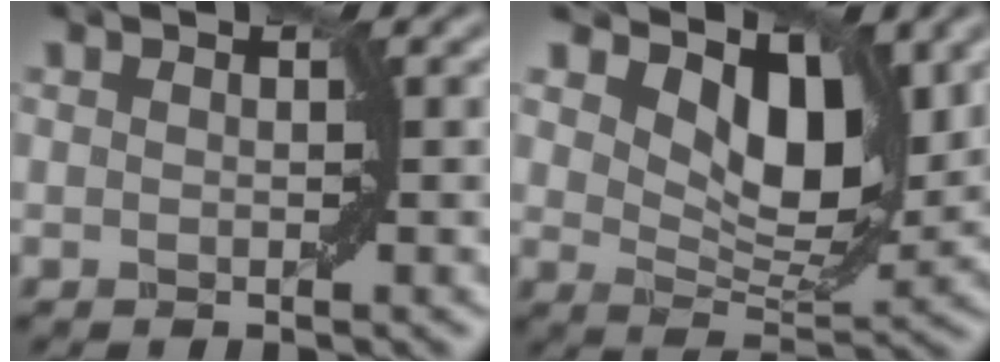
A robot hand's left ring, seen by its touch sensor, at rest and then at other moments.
{"total": 8.1, "force": [4.0, 4.3, 5.6], "torque": [-0.090, -0.008, 0.065]}